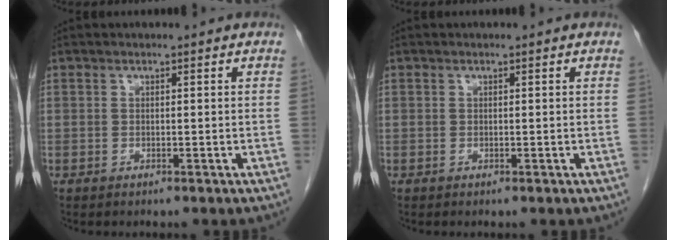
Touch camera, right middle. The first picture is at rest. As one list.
[{"total": 0.0}]